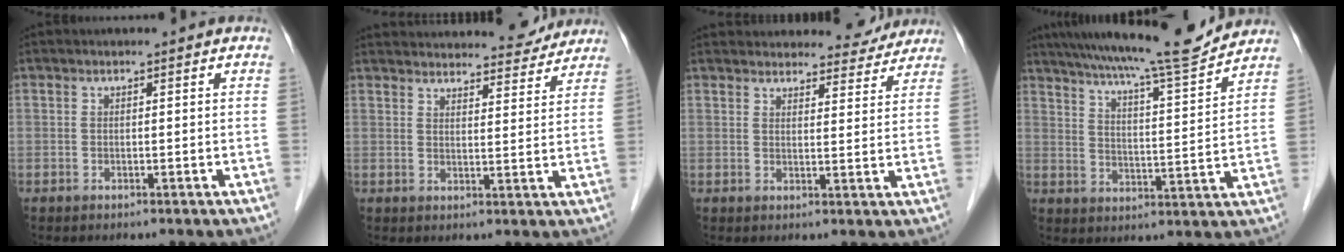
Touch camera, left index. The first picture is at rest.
{"total": 17.6, "force": [16.8, 3.7, 3.7], "torque": [-0.046, 0.015, 0.215]}
{"total": 12.3, "force": [11.6, 3.3, 1.9], "torque": [0.003, 0.007, 0.133]}
{"total": 15.3, "force": [13.7, -0.3, 6.7], "torque": [-0.111, -0.007, 0.199]}